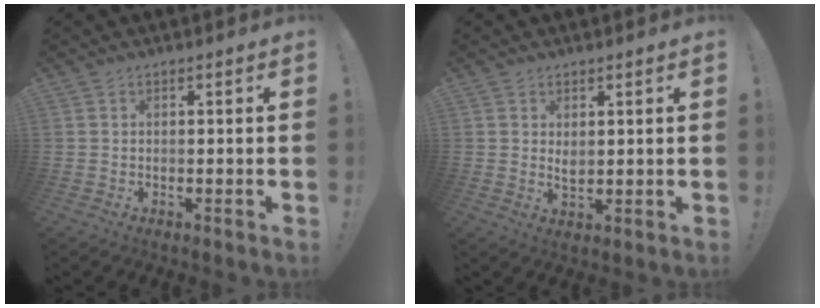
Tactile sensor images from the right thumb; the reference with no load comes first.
{"total": 2.6, "force": [1.6, 1.4, 1.4], "torque": [-0.015, -0.013, 0.026]}